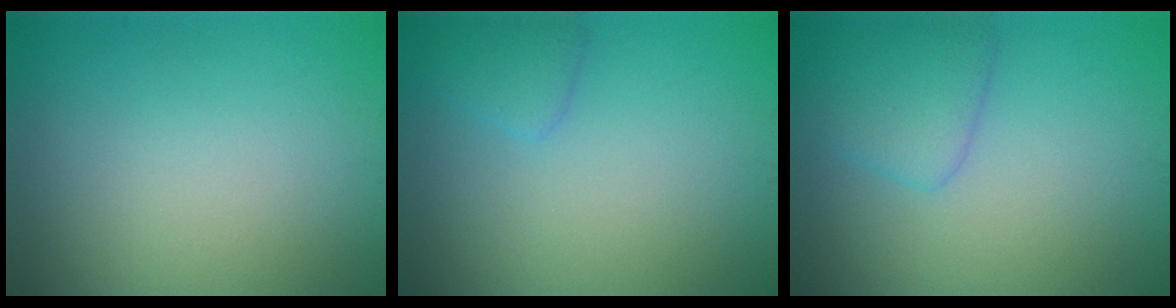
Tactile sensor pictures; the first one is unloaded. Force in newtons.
{"total": 1.4, "press": 1.4, "slide": 0.1}
{"total": 2.7, "press": 2.7, "slide": 0.2}